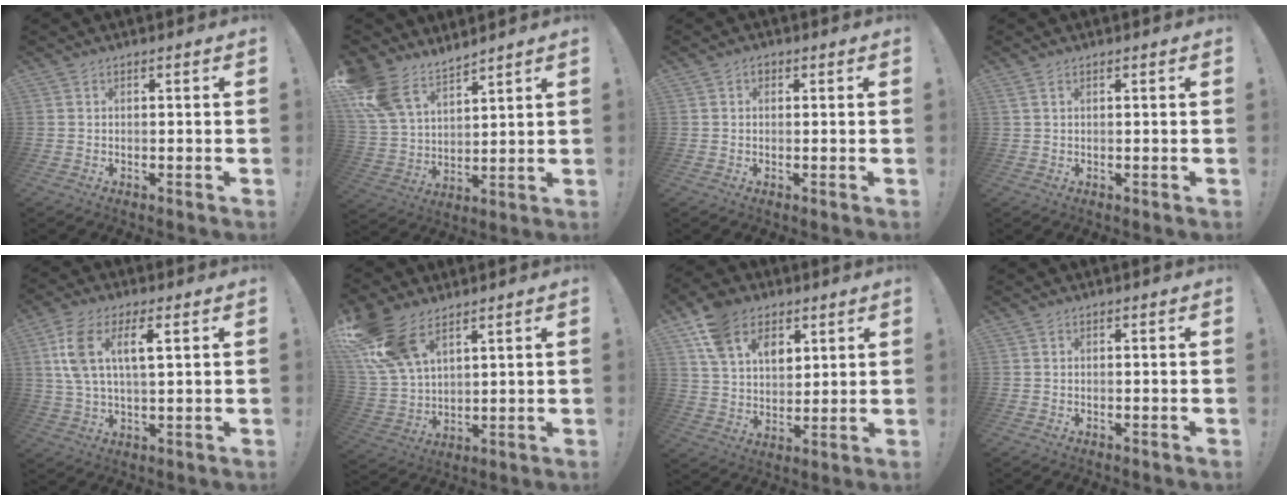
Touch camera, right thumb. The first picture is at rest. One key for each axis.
{"total": 13.2, "fx": 10.5, "fy": 6.6, "fz": 4.6, "tx": -0.099, "ty": -0.069, "tz": 0.204}
{"total": 1.2, "fx": 0.3, "fy": 1.0, "fz": 0.6, "tx": -0.008, "ty": 0.002, "tz": 0.004}
{"total": 1.5, "fx": 0.8, "fy": 0.4, "fz": 1.1, "tx": -0.024, "ty": 0.001, "tz": 0.015}
{"total": 10.9, "fx": 3.8, "fy": 4.7, "fz": 9.1, "tx": -0.179, "ty": -0.001, "tz": 0.066}
{"total": 16.3, "fx": 10.1, "fy": 8.9, "fz": 9.2, "tx": -0.173, "ty": -0.050, "tz": 0.195}
{"total": 15.0, "fx": 8.3, "fy": 10.0, "fz": 7.5, "tx": -0.131, "ty": -0.035, "tz": 0.160}
{"total": 0.0}